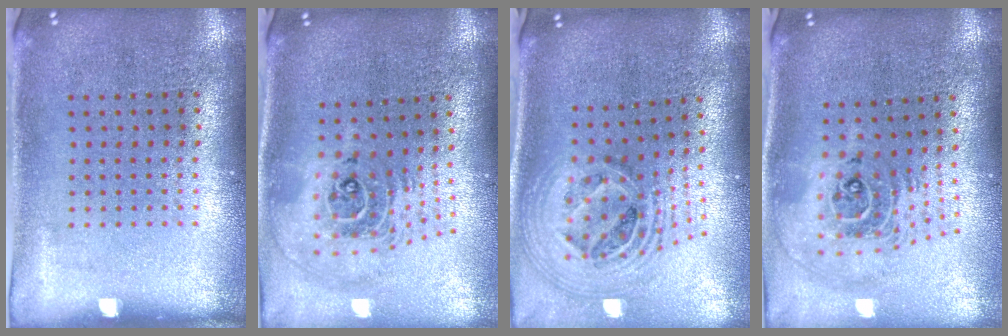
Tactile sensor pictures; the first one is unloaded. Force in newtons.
{"total": 2.4, "press": 1.7, "slide": 1.7}
{"total": 2.7, "press": 2.0, "slide": 1.9}
{"total": 2.4, "press": 1.7, "slide": 1.7}